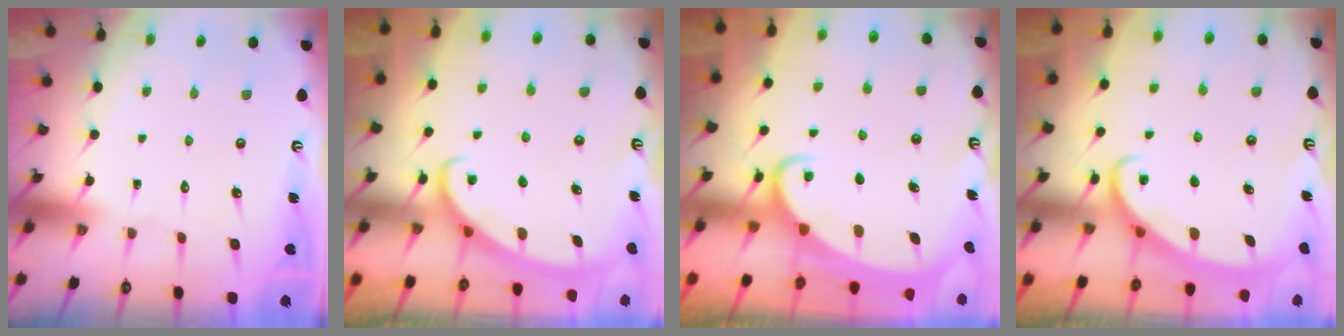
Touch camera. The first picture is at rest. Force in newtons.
{"total": 3.0, "press": 3.0, "slide": 0.4}
{"total": 3.5, "press": 3.5, "slide": 0.5}
{"total": 2.6, "press": 2.5, "slide": 0.4}